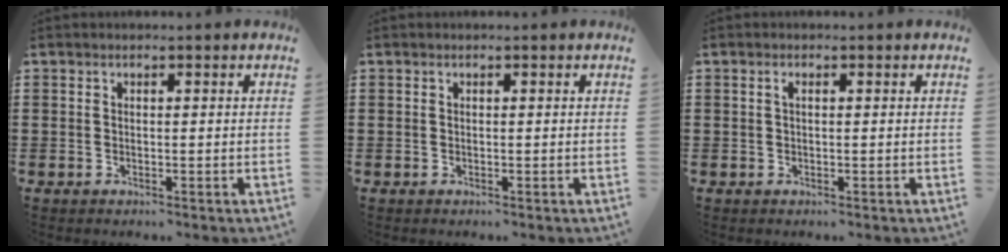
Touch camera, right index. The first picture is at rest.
{"total": 0.0}
{"total": 0.6, "force": [0.1, 0.2, 0.6], "torque": [-0.012, -0.001, 0.002]}